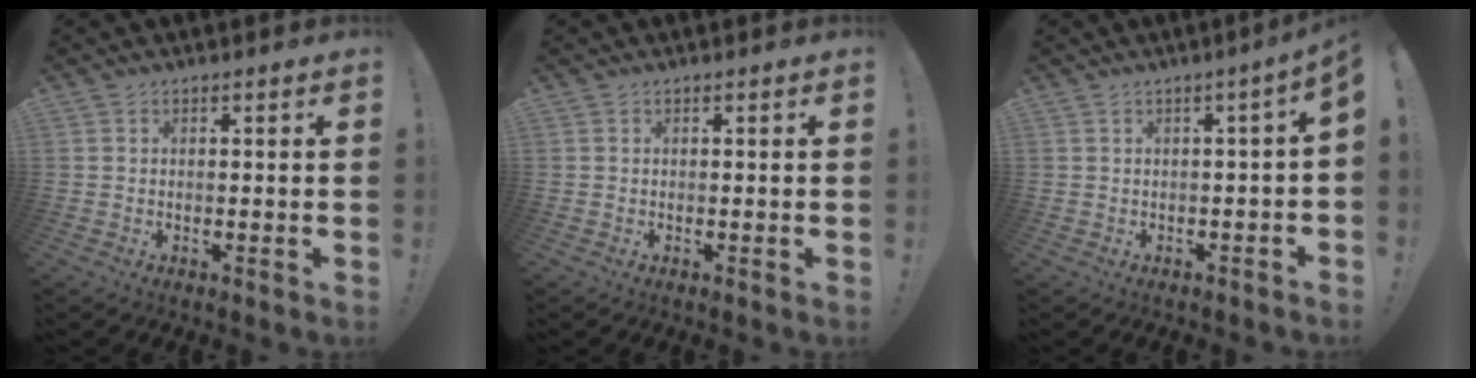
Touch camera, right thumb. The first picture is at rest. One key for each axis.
{"total": 0.0}
{"total": 2.7, "fx": -0.3, "fy": -0.1, "fz": 2.7, "tx": -0.043, "ty": -0.006, "tz": -0.005}